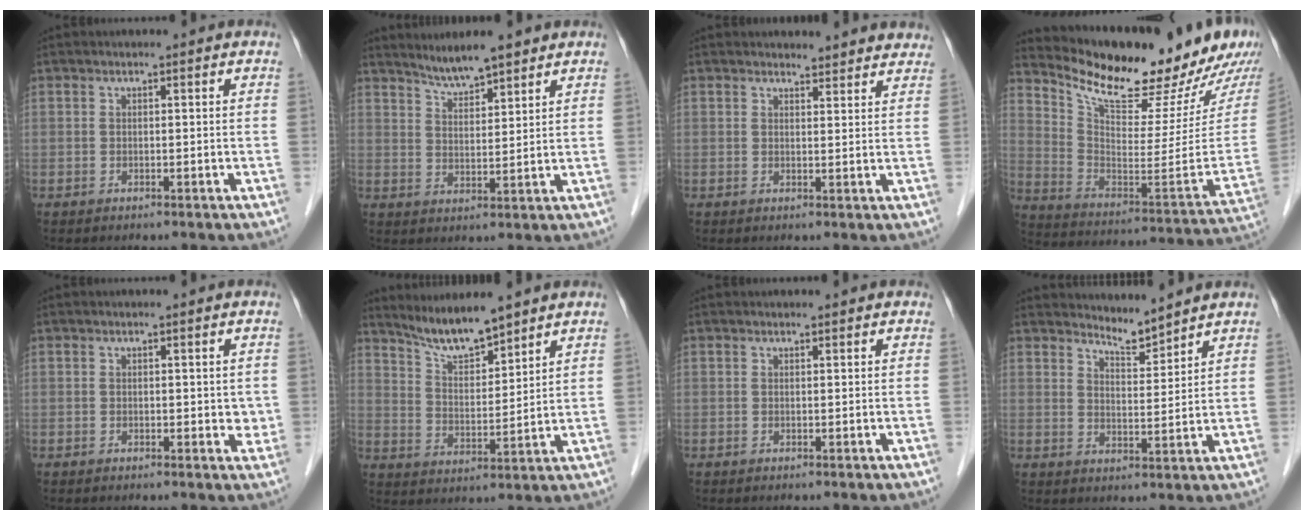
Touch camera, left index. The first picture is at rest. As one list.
[{"total": 5.8, "force": [5.2, 0.6, 2.6], "torque": [-0.054, 0.008, 0.098]}, {"total": 6.0, "force": [5.7, 1.5, 0.4], "torque": [0.009, -0.002, 0.047]}, {"total": 22.2, "force": [19.1, 3.8, 10.8], "torque": [-0.178, -0.059, 0.283]}, {"total": 1.9, "force": [0.5, 1.3, 1.3], "torque": [-0.006, -0.002, 0.005]}, {"total": 7.7, "force": [7.1, 0.4, 2.9], "torque": [-0.066, 0.000, 0.141]}, {"total": 1.4, "force": [1.3, 0.3, 0.3], "torque": [-0.014, 0.011, 0.015]}, {"total": 4.1, "force": [4.1, -0.2, 0.0], "torque": [-0.006, -0.009, 0.072]}]